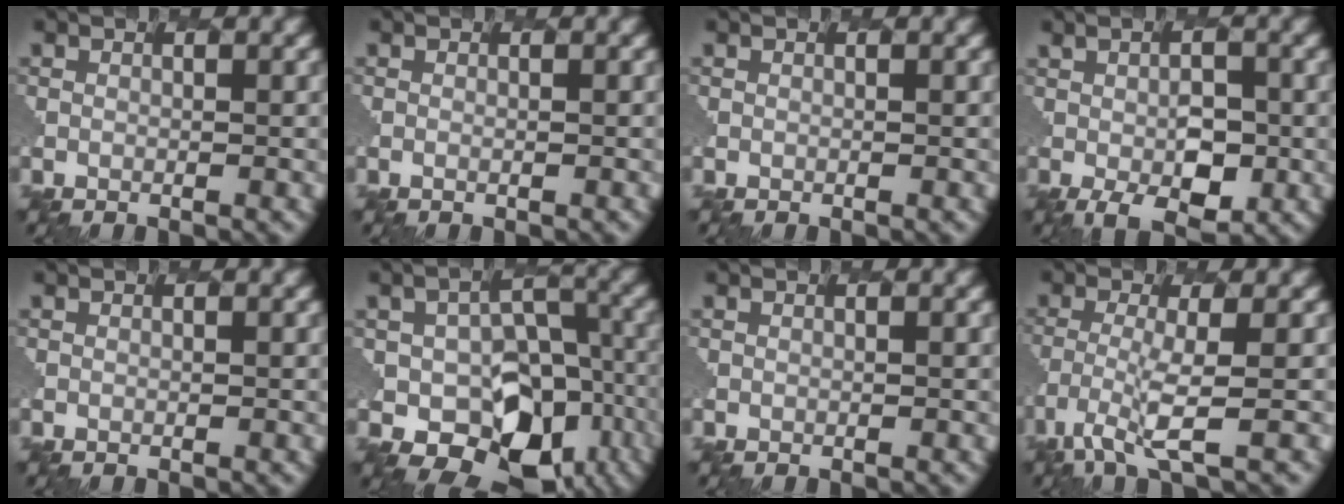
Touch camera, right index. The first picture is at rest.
{"total": 0.5, "force": [0.1, 0.3, 0.4], "torque": [0.005, 0.002, -0.006]}
{"total": 0.0}
{"total": 4.2, "force": [-0.9, 2.1, 3.5], "torque": [-0.075, -0.012, -0.007]}
{"total": 0.0}
{"total": 12.2, "force": [-4.1, 8.4, 7.8], "torque": [-0.118, -0.031, -0.046]}
{"total": 0.0}
{"total": 3.1, "force": [-1.8, -0.1, 2.5], "torque": [-0.066, -0.009, -0.044]}